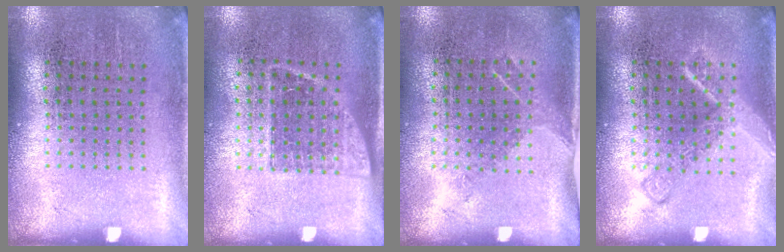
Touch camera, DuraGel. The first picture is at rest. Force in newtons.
{"total": 1.3, "press": 1.1, "slide": 0.7}
{"total": 1.2, "press": 1.0, "slide": 0.7}
{"total": 2.1, "press": 2.1, "slide": 0.3}